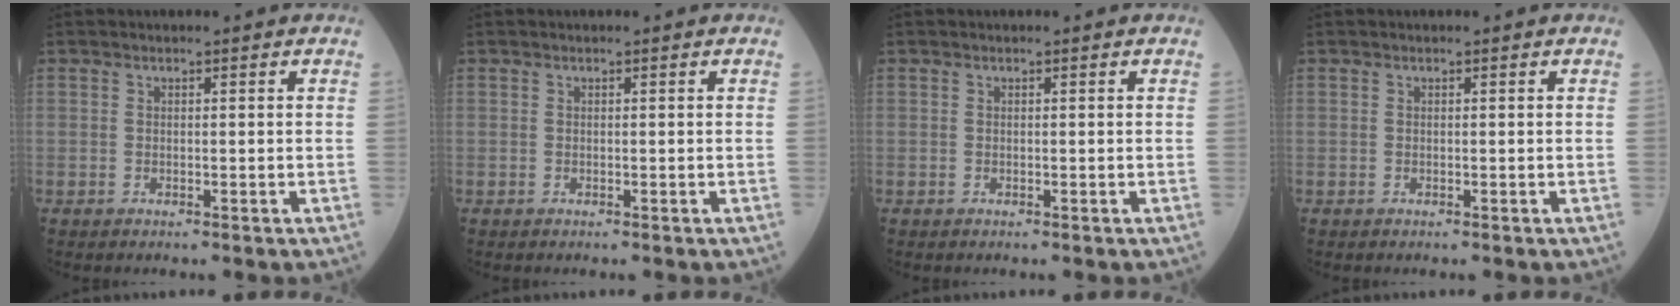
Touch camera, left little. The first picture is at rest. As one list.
[{"total": 0.0}, {"total": 0.0}, {"total": 0.0}]